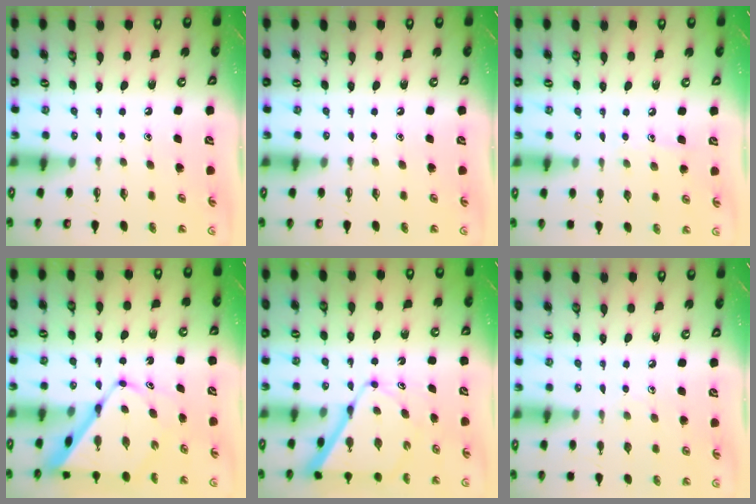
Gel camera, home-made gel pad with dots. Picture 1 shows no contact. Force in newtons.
{"total": 0.0}
{"total": 6.2, "press": 6.2, "slide": 0.6}
{"total": 11.6, "press": 11.5, "slide": 0.9}
{"total": 10.7, "press": 10.6, "slide": 1.0}
{"total": 4.7, "press": 4.7, "slide": 0.5}